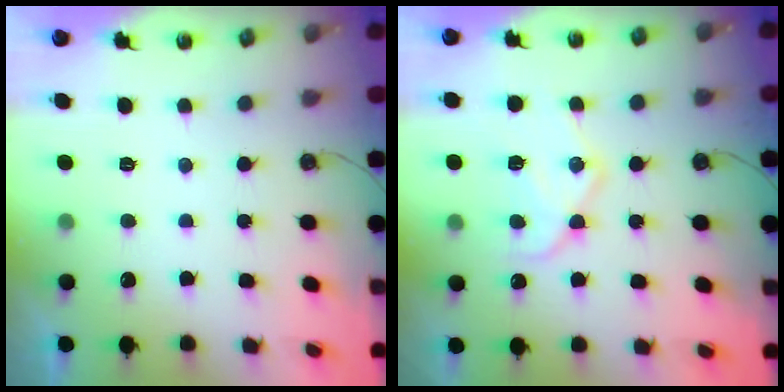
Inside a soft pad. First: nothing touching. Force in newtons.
{"total": 14.8, "press": 14.7, "slide": 1.5}